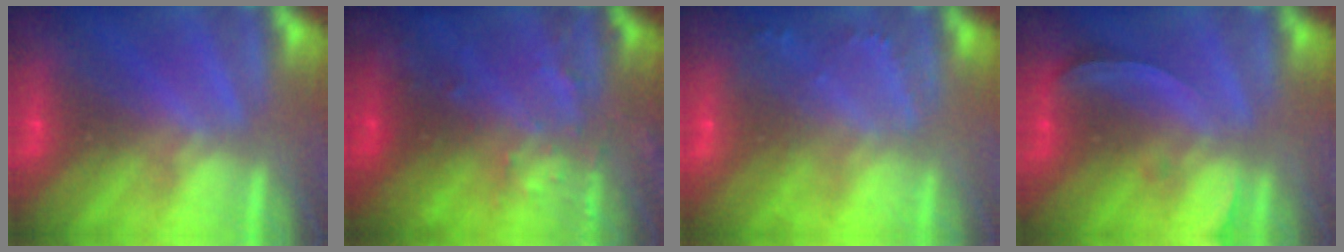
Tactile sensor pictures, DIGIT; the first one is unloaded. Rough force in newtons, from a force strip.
{"total": 6.9}
{"total": 2.2}
{"total": 2.6}